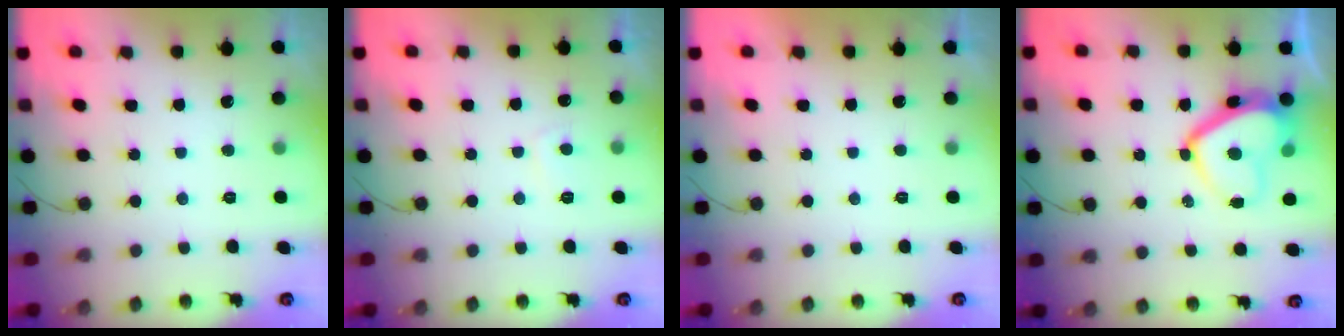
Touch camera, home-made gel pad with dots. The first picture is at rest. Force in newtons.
{"total": 2.1, "press": 2.0, "slide": 0.6}
{"total": 2.1, "press": 2.1, "slide": 0.4}
{"total": 11.3, "press": 11.1, "slide": 1.8}